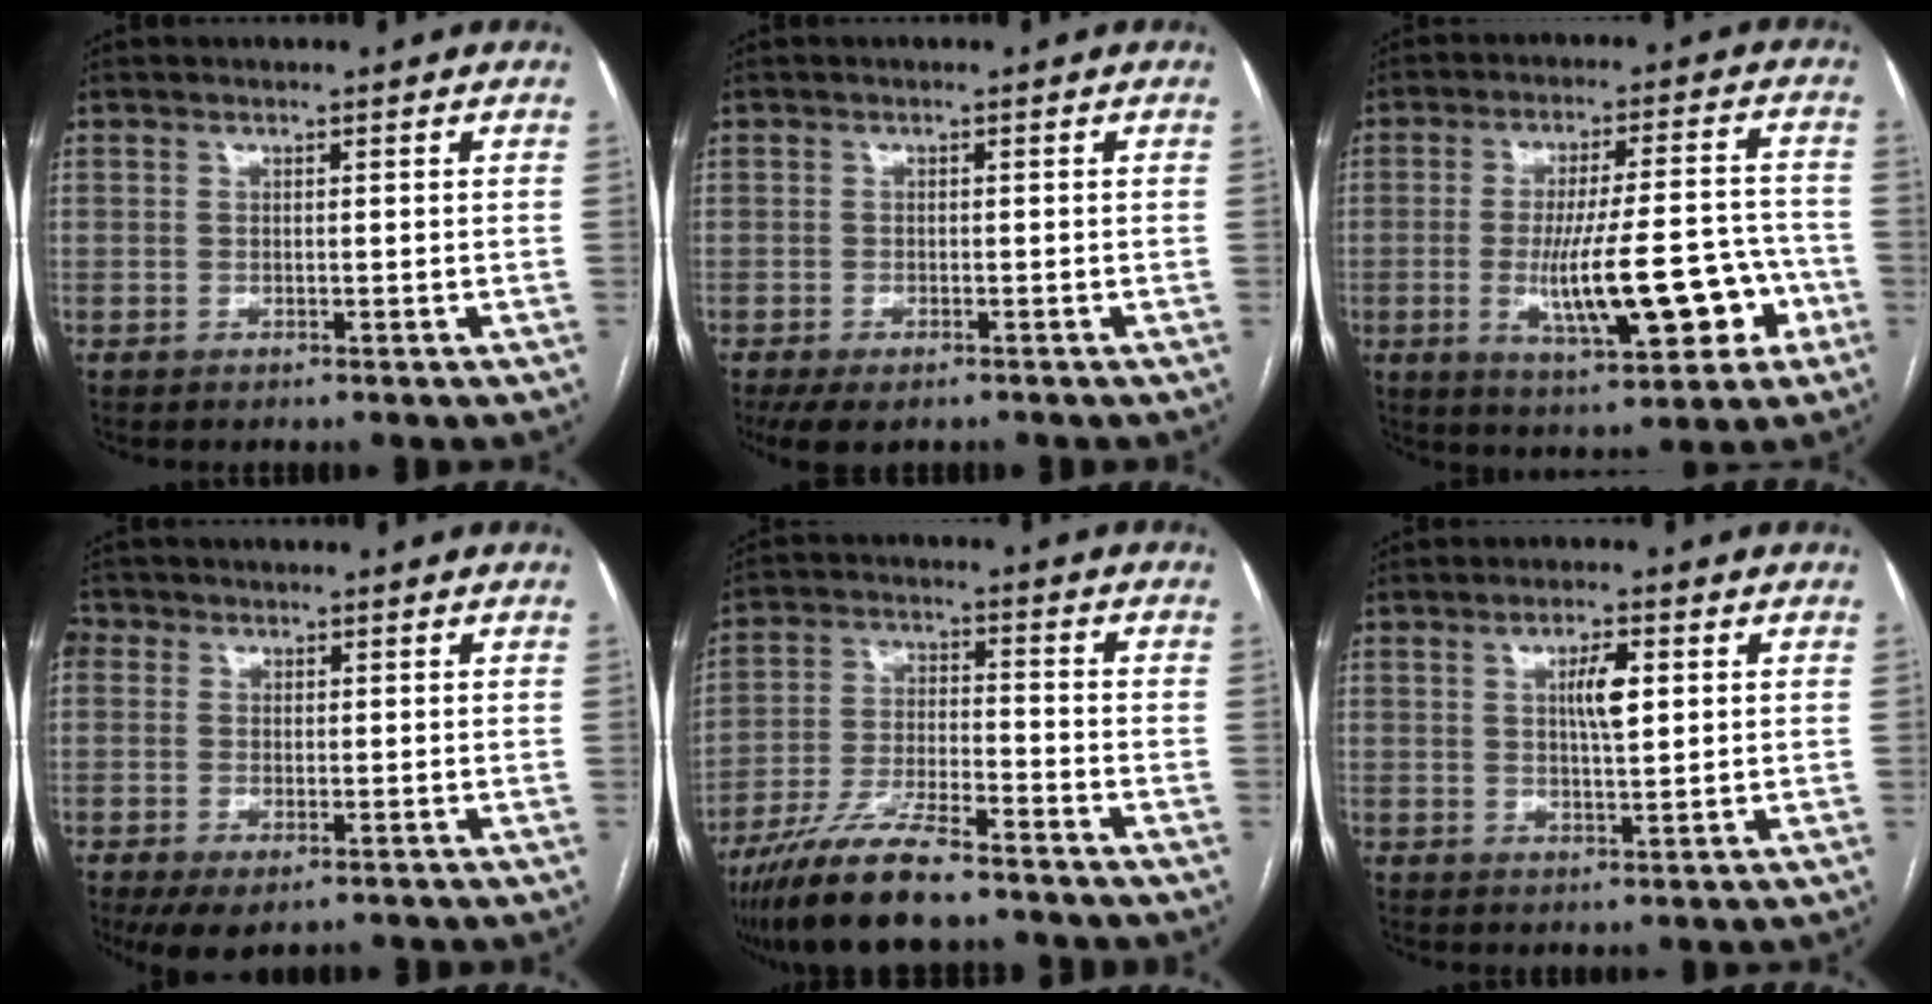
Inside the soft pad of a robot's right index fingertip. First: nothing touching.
{"total": 4.9, "force": [-3.5, 2.2, 2.5], "torque": [-0.046, -0.009, -0.054]}
{"total": 15.0, "force": [-4.1, 3.6, 13.9], "torque": [-0.225, 0.011, -0.054]}
{"total": 7.6, "force": [-2.6, 5.2, 4.9], "torque": [-0.119, -0.005, -0.039]}
{"total": 12.2, "force": [-9.7, 2.1, 7.0], "torque": [-0.136, -0.019, -0.175]}
{"total": 4.4, "force": [1.2, 1.0, 4.2], "torque": [-0.073, 0.004, 0.020]}